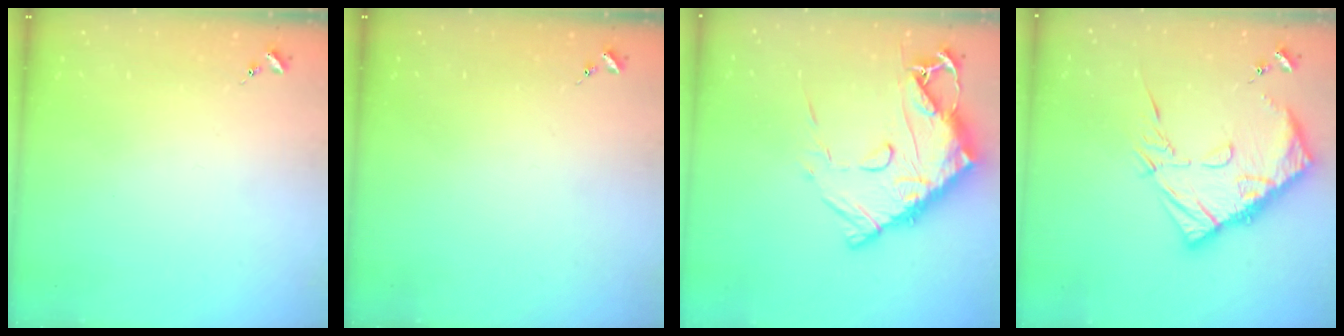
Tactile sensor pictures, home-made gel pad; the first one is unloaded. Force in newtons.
{"total": 0.0}
{"total": 19.3, "press": 19.2, "slide": 1.9}
{"total": 16.8, "press": 16.7, "slide": 1.7}